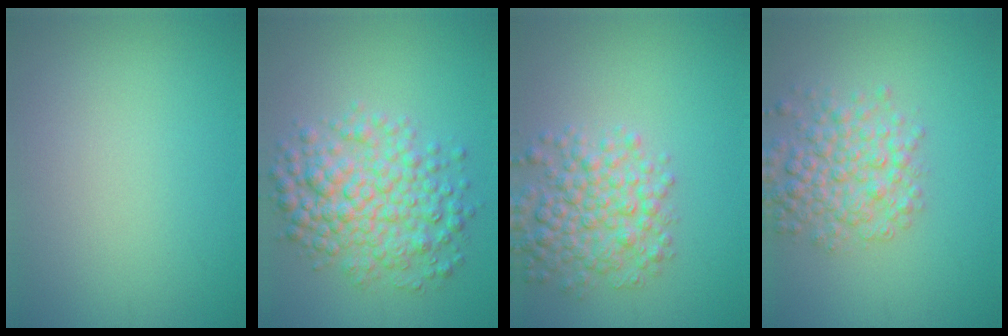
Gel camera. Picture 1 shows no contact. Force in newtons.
{"total": 6.4, "press": 6.4, "slide": 0.1}
{"total": 5.2, "press": 5.2, "slide": 0.1}
{"total": 4.8, "press": 4.8, "slide": 0.2}